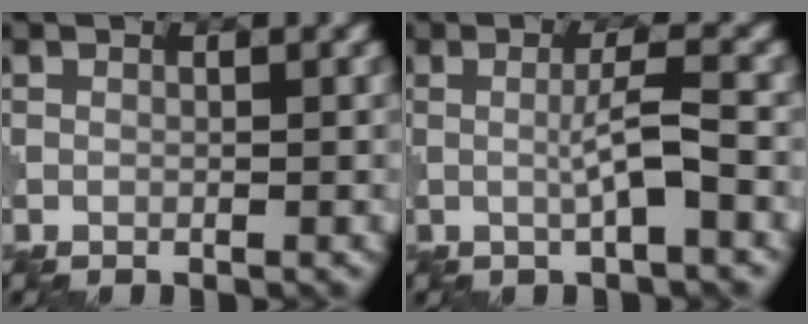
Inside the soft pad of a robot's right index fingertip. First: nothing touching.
{"total": 2.9, "force": [-0.3, 0.2, 2.9], "torque": [-0.052, 0.004, -0.010]}